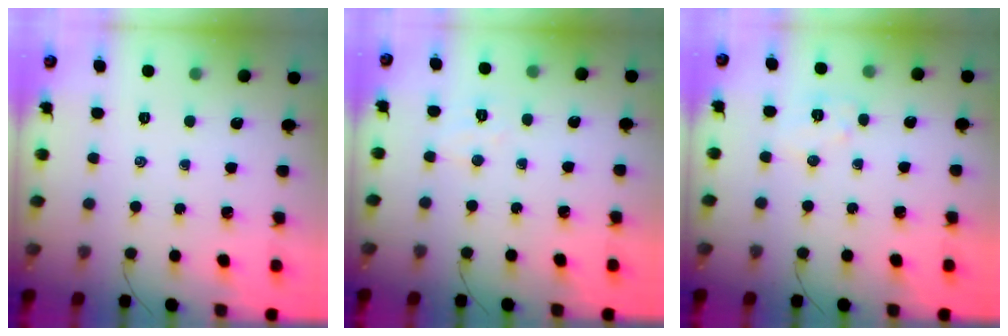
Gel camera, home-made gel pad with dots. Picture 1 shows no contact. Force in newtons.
{"total": 4.6, "press": 4.5, "slide": 0.9}
{"total": 6.1, "press": 6.0, "slide": 1.1}